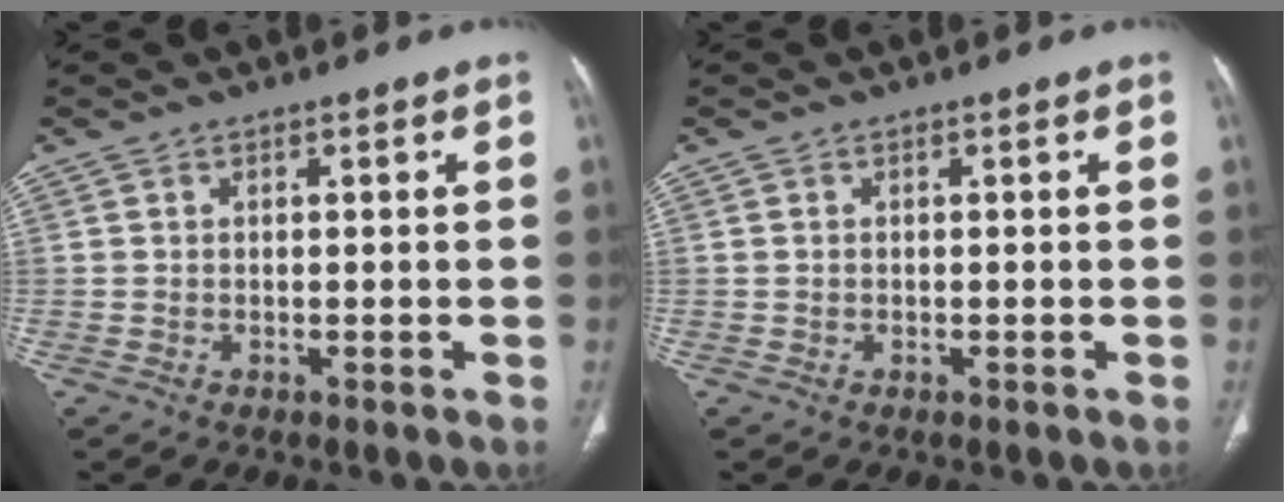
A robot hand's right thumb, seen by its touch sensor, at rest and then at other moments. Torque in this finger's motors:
{"motor_torque": [0.06, -0.15, 0.20, -0.57, -0.01]}